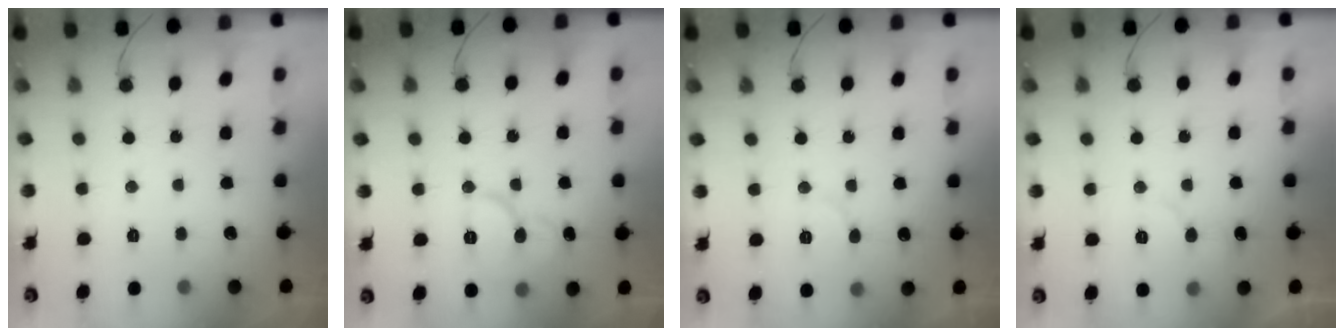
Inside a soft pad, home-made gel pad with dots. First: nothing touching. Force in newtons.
{"total": 9.7, "press": 9.6, "slide": 1.1}
{"total": 6.2, "press": 6.1, "slide": 0.6}
{"total": 7.0, "press": 7.0, "slide": 0.5}